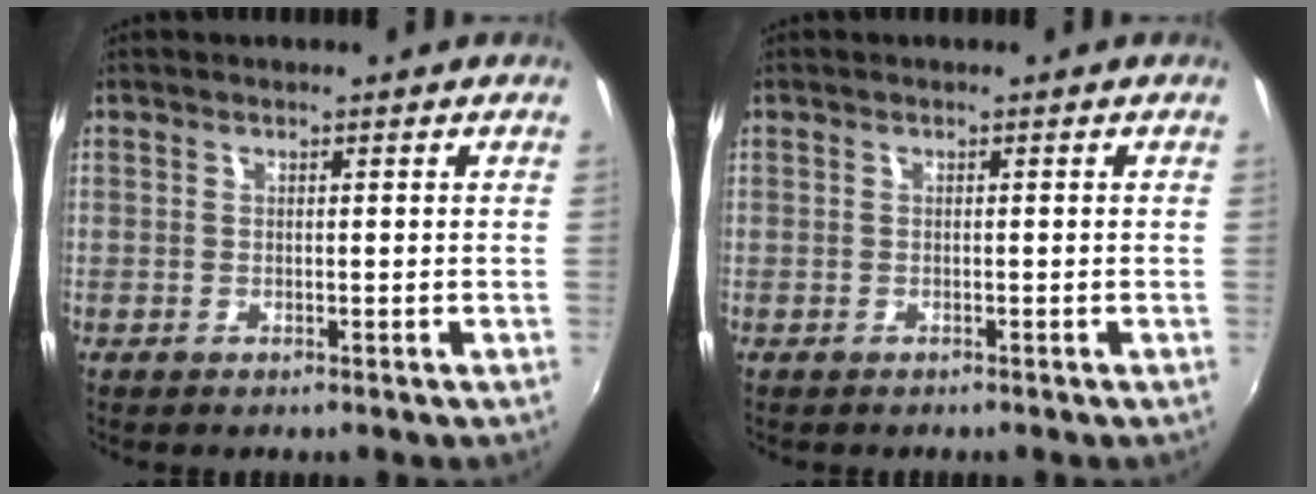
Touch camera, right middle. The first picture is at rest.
{"total": 0.0}